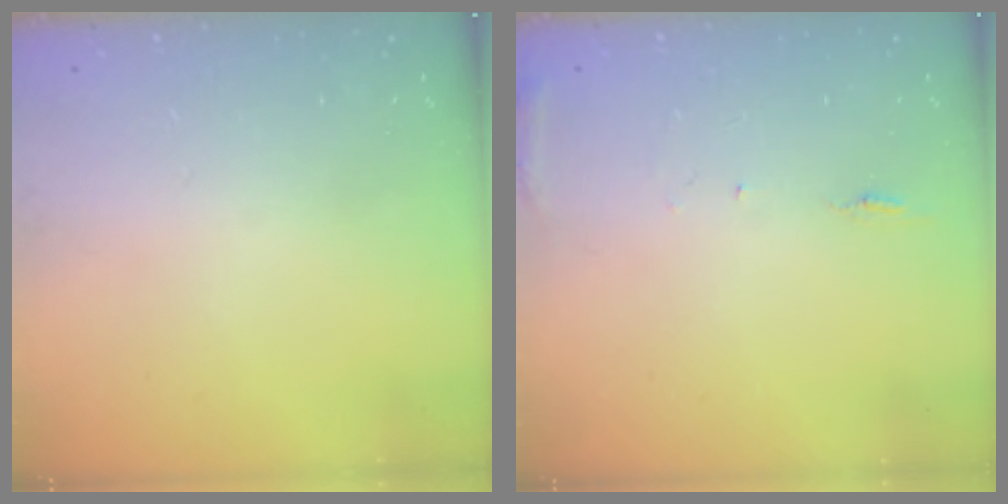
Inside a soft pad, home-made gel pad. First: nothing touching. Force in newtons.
{"total": 5.7, "press": 5.7, "slide": 0.6}